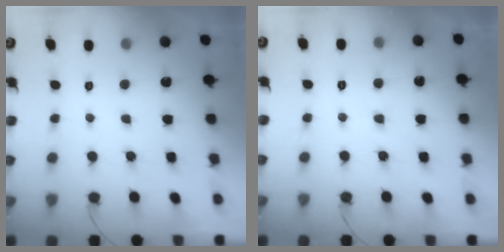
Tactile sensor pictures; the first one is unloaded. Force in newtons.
{"total": 3.9, "press": 3.9, "slide": 0.4}